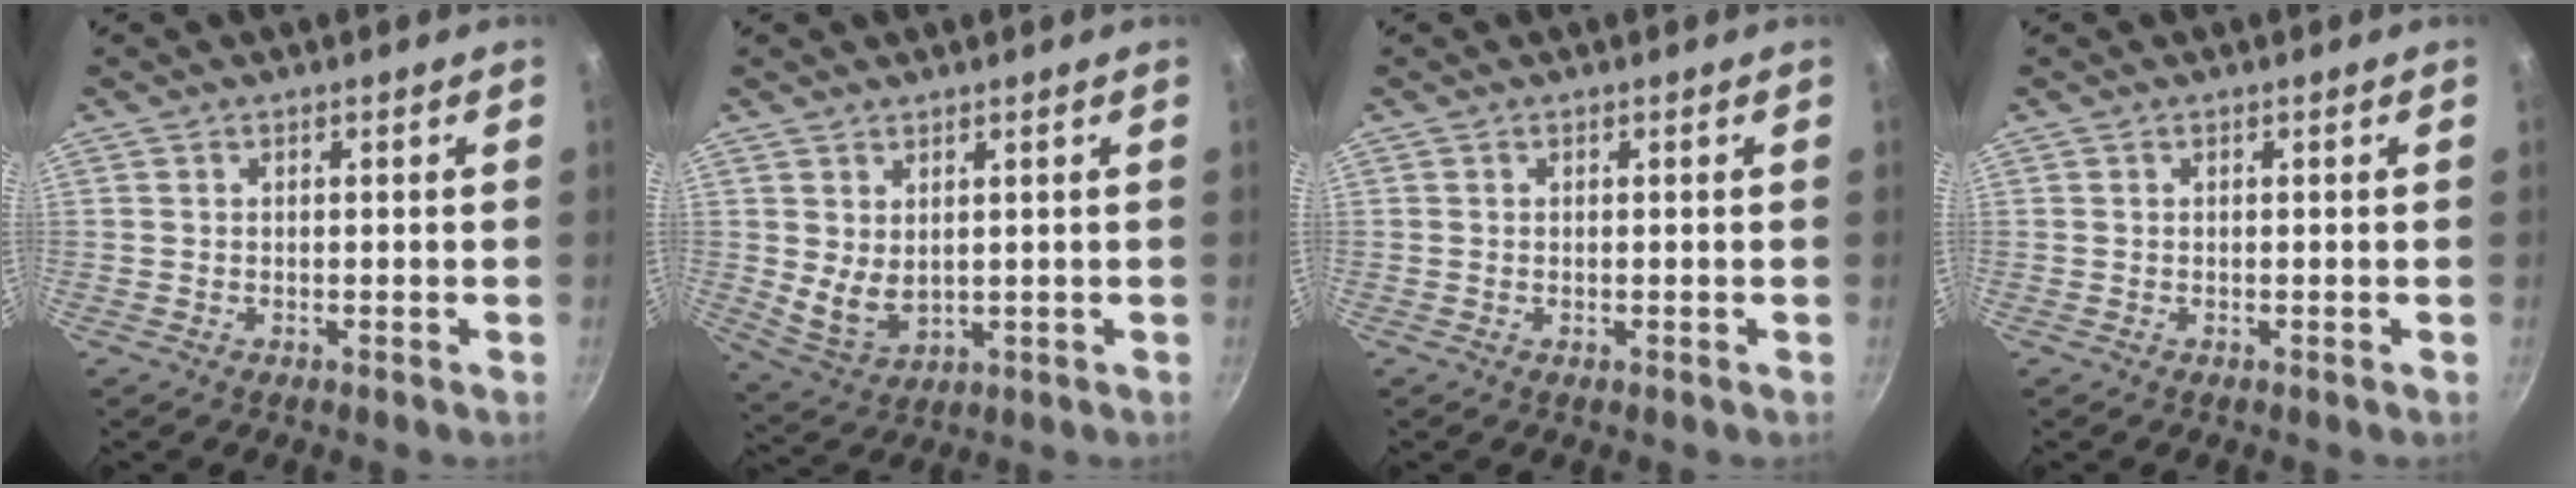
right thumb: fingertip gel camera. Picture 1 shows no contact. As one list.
[{"total": 5.9, "force": [1.7, 3.8, 4.2], "torque": [-0.068, -0.028, 0.045]}, {"total": 0.0}, {"total": 0.0}]